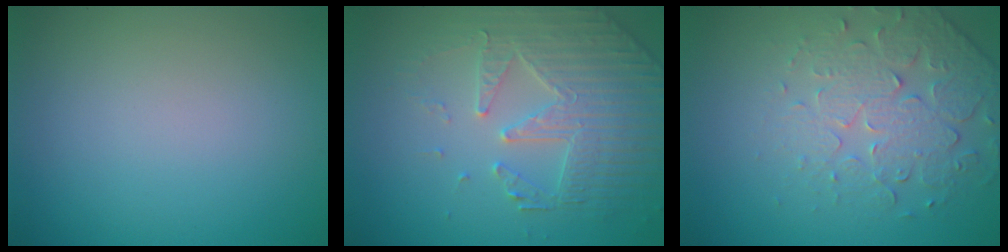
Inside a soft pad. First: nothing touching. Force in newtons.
{"total": 4.4, "press": 4.2, "slide": 1.2}
{"total": 4.8, "press": 3.7, "slide": 3.0}